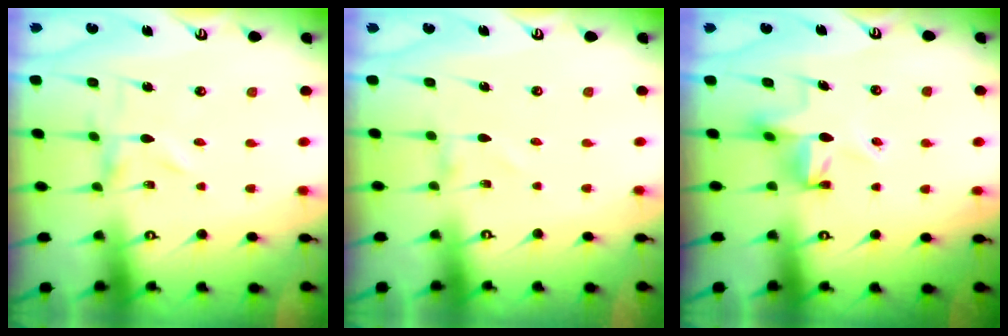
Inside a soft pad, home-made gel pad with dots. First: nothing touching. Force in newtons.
{"total": 1.2, "press": 1.2, "slide": 0.0}
{"total": 10.3, "press": 10.3, "slide": 0.4}